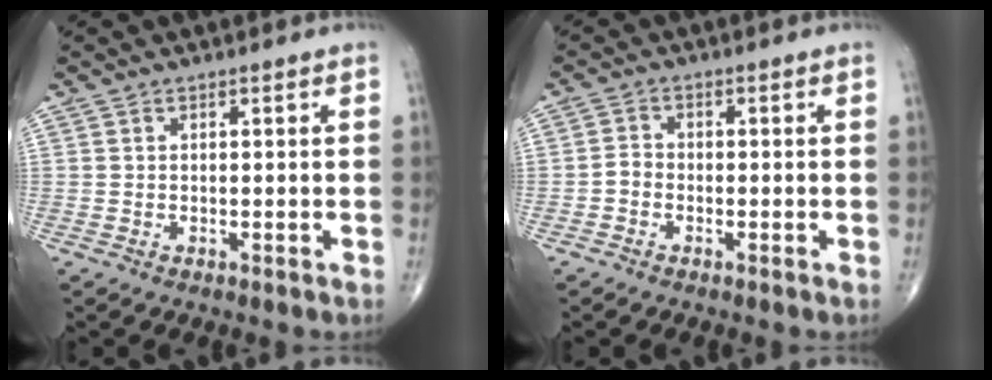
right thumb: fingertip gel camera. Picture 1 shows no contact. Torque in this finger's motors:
{"motor_torque": [-0.17, -0.15, 0.25, 0.04, 0.00]}